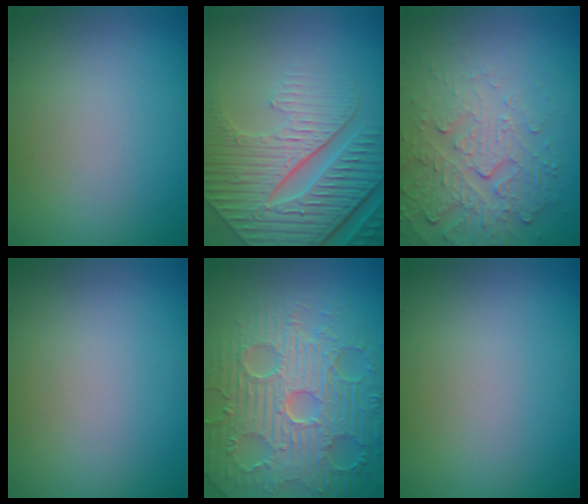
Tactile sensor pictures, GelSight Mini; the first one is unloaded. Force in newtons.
{"total": 8.9, "press": 6.2, "slide": 6.4}
{"total": 5.2, "press": 3.5, "slide": 3.9}
{"total": 0.0}
{"total": 9.8, "press": 6.8, "slide": 7.1}
{"total": 0.0}